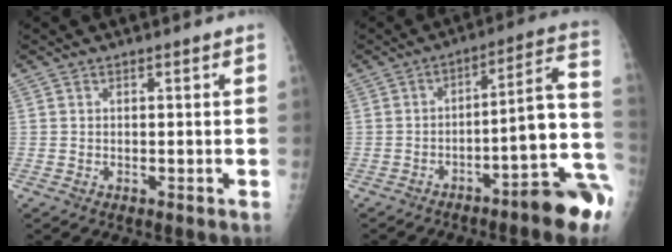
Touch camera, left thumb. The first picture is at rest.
{"total": 16.8, "force": [-7.7, 1.6, 14.8], "torque": [-0.169, 0.068, -0.112]}